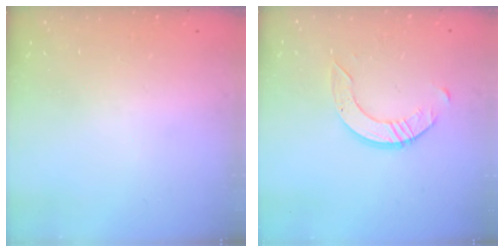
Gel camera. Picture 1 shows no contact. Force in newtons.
{"total": 5.3, "press": 5.3, "slide": 0.5}